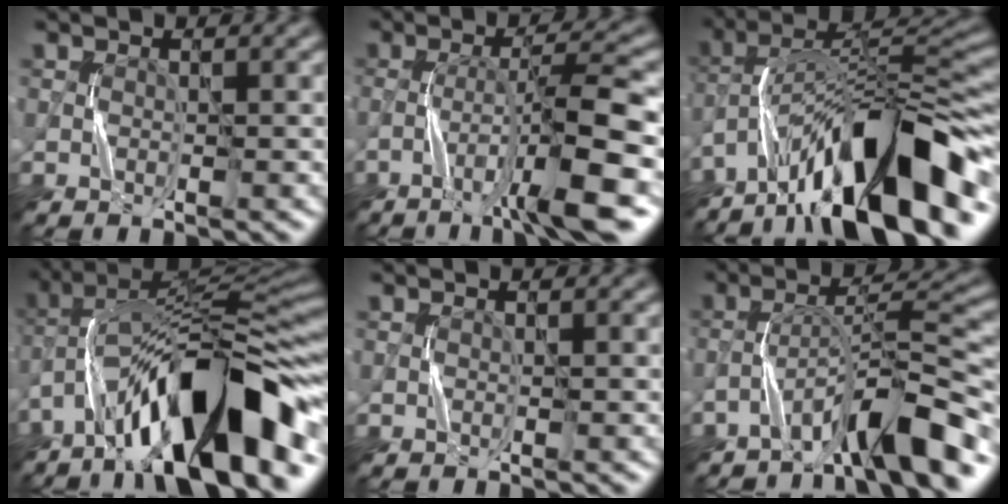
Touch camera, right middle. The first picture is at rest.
{"total": 8.2, "force": [-3.8, 0.9, 7.2], "torque": [-0.108, 0.017, -0.066]}
{"total": 14.0, "force": [-8.5, 3.9, 10.4], "torque": [-0.160, 0.031, -0.146]}
{"total": 14.2, "force": [-7.0, 3.8, 11.7], "torque": [-0.189, 0.033, -0.109]}
{"total": 0.0}
{"total": 7.1, "force": [-5.0, 0.9, 4.9], "torque": [-0.077, 0.019, -0.083]}